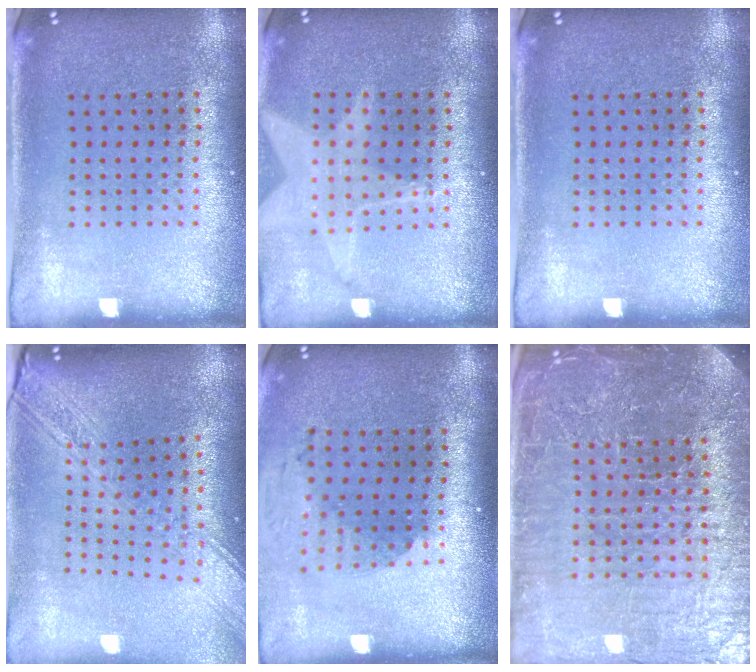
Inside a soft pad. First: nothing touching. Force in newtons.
{"total": 1.3, "press": 1.3, "slide": 0.1}
{"total": 0.0}
{"total": 2.8, "press": 2.2, "slide": 1.7}
{"total": 1.9, "press": 1.4, "slide": 1.3}
{"total": 6.2, "press": 5.5, "slide": 2.8}